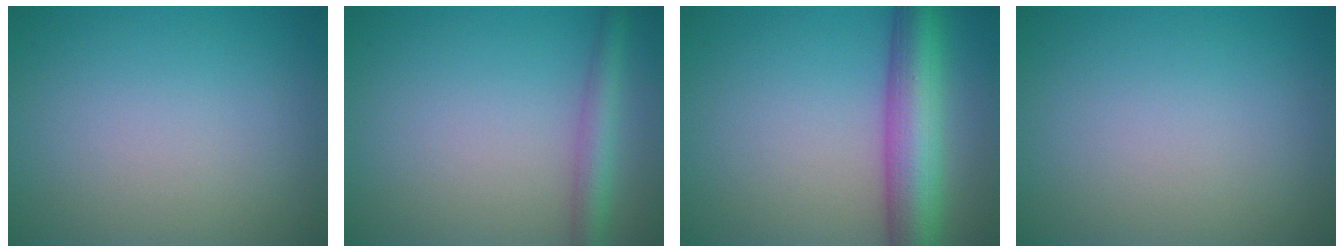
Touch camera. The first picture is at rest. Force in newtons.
{"total": 2.9, "press": 2.9, "slide": 0.1}
{"total": 7.9, "press": 7.9, "slide": 0.2}
{"total": 0.0}